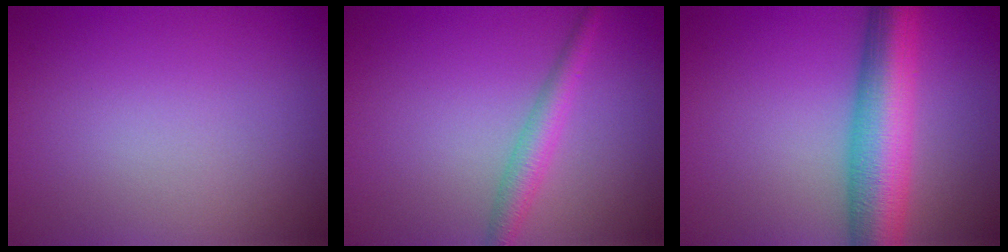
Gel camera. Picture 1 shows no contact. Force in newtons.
{"total": 2.5, "press": 2.5, "slide": 0.0}
{"total": 8.1, "press": 8.1, "slide": 0.3}